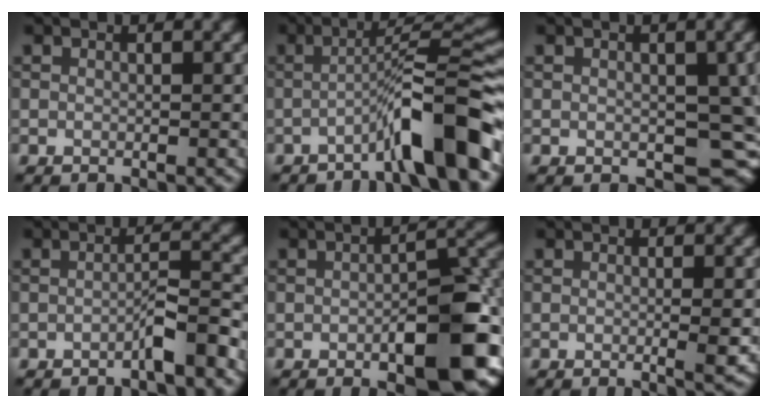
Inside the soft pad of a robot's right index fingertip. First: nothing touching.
{"total": 7.9, "force": [-3.9, 0.9, 6.9], "torque": [-0.100, 0.025, -0.071]}
{"total": 5.0, "force": [-0.4, 2.9, 4.0], "torque": [-0.052, -0.008, -0.002]}
{"total": 2.7, "force": [-1.6, 0.2, 2.1], "torque": [-0.033, 0.016, -0.031]}
{"total": 9.1, "force": [-3.4, 3.4, 7.7], "torque": [-0.094, 0.011, -0.053]}
{"total": 2.2, "force": [-0.2, 0.4, 2.1], "torque": [-0.029, -0.005, -0.006]}